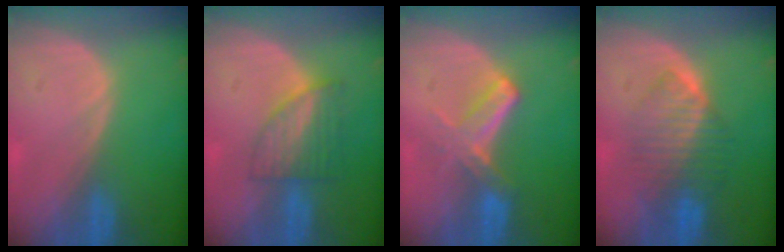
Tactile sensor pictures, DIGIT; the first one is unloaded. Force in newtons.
{"total": 6.0, "press": 5.6, "slide": 2.2}
{"total": 5.8, "press": 5.4, "slide": 2.1}
{"total": 6.7, "press": 6.7, "slide": 0.5}